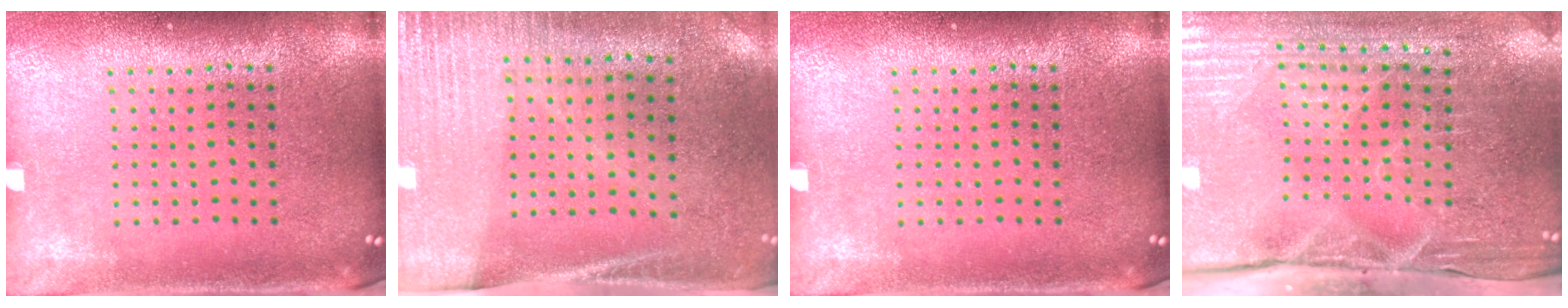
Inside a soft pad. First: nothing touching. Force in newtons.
{"total": 2.8, "press": 2.5, "slide": 1.3}
{"total": 0.0}
{"total": 4.8, "press": 4.3, "slide": 2.2}